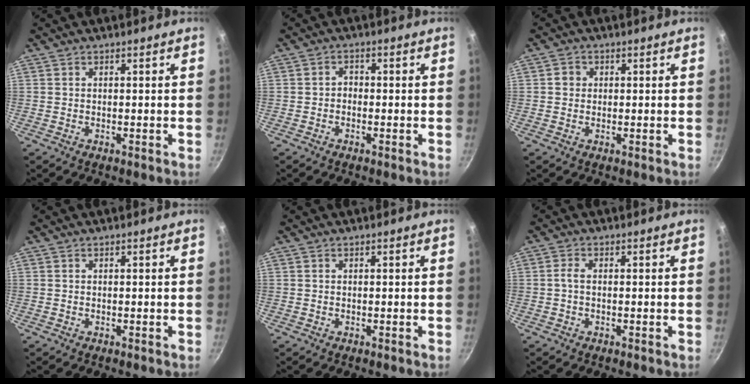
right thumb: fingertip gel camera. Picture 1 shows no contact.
{"total": 1.5, "force": [-0.6, 1.2, 0.7], "torque": [-0.005, 0.010, -0.013]}
{"total": 2.1, "force": [0.2, 1.9, 0.7], "torque": [-0.002, 0.005, 0.000]}
{"total": 0.0}
{"total": 0.0}
{"total": 1.9, "force": [-0.1, 1.1, 1.6], "torque": [-0.036, 0.007, -0.005]}